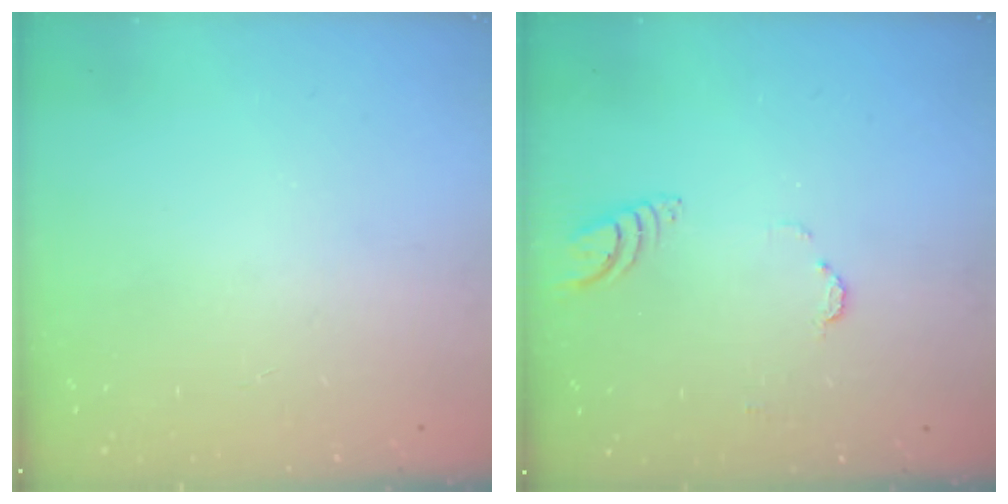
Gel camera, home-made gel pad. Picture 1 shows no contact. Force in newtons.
{"total": 3.6, "press": 3.6, "slide": 0.5}